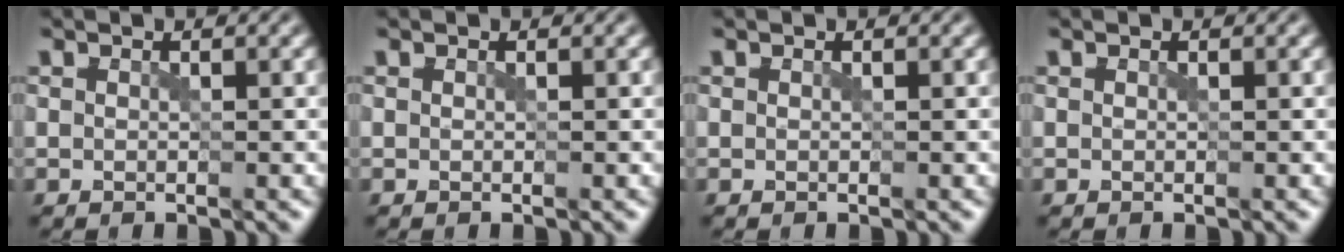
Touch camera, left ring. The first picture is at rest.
{"total": 0.0}
{"total": 0.0}
{"total": 0.0}